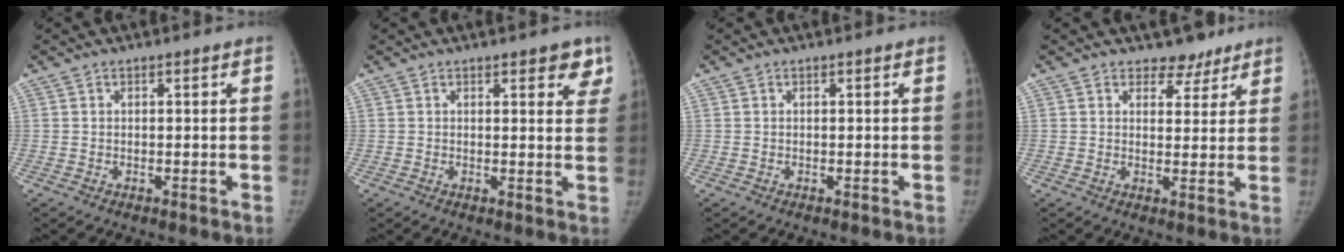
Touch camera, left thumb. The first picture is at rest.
{"total": 5.0, "force": [3.1, 2.0, 3.4], "torque": [-0.008, -0.011, 0.031]}
{"total": 0.0}
{"total": 4.3, "force": [3.4, 2.6, 0.5], "torque": [0.026, -0.021, 0.048]}